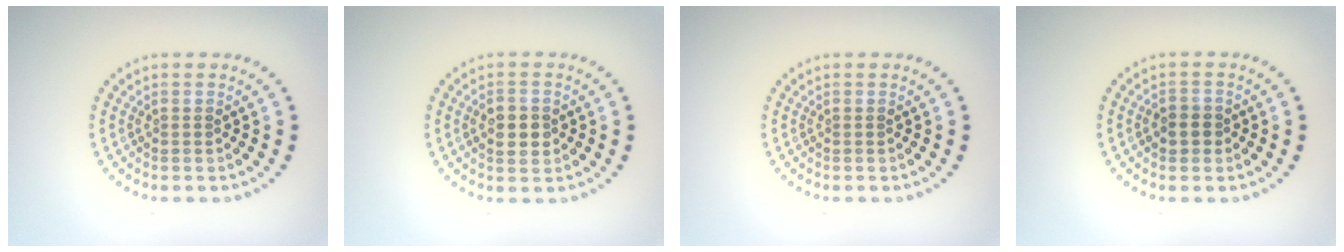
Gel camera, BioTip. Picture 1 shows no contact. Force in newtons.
{"total": 2.8, "press": 2.8, "slide": 0.1}
{"total": 0.0}
{"total": 1.8, "press": 1.7, "slide": 0.4}